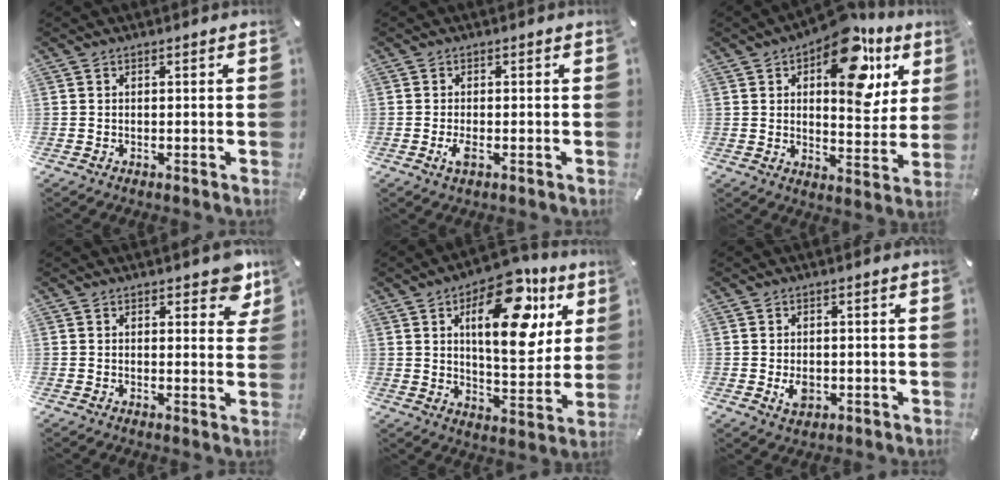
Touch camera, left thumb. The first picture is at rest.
{"total": 2.5, "force": [-0.7, 0.9, 2.2], "torque": [-0.052, -0.004, -0.017]}
{"total": 19.7, "force": [9.6, 10.3, 13.8], "torque": [-0.179, -0.054, 0.156]}
{"total": 5.7, "force": [3.6, 3.0, 3.2], "torque": [-0.024, -0.020, 0.058]}
{"total": 20.7, "force": [8.8, 10.0, 15.8], "torque": [-0.208, -0.040, 0.138]}
{"total": 3.5, "force": [-0.6, 2.6, 2.3], "torque": [-0.039, -0.002, -0.011]}